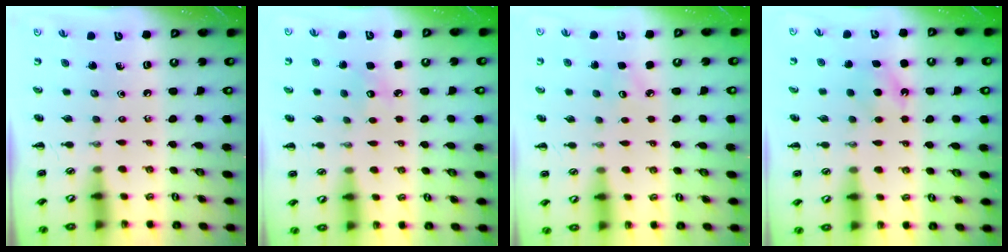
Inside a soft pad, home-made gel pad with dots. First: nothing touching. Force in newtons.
{"total": 6.4, "press": 6.2, "slide": 1.8}
{"total": 3.4, "press": 3.3, "slide": 1.1}
{"total": 5.4, "press": 5.2, "slide": 1.2}